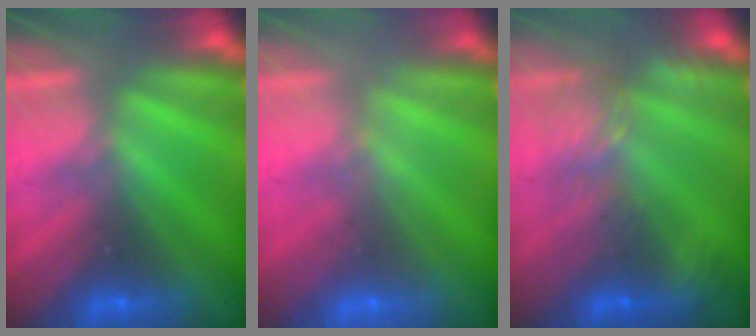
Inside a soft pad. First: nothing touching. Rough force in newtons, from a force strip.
{"total": 1.7}
{"total": 7.1}